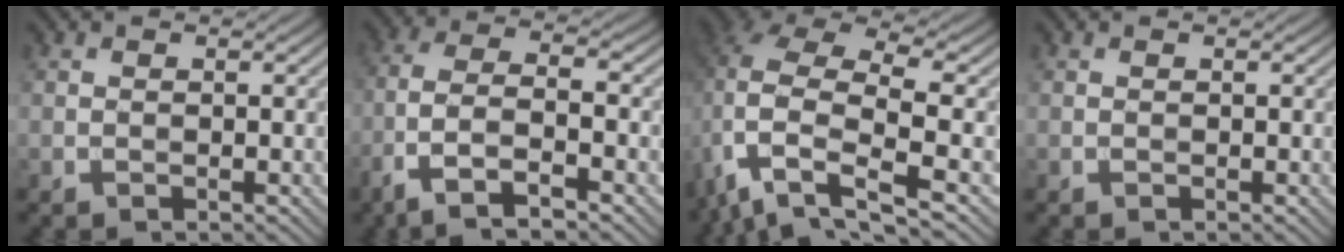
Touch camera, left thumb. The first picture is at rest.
{"total": 7.9, "force": [-4.5, 2.5, 6.0], "torque": [-0.127, 0.004, -0.096]}
{"total": 10.6, "force": [-3.9, 5.1, 8.5], "torque": [-0.193, -0.019, -0.076]}
{"total": 0.0}